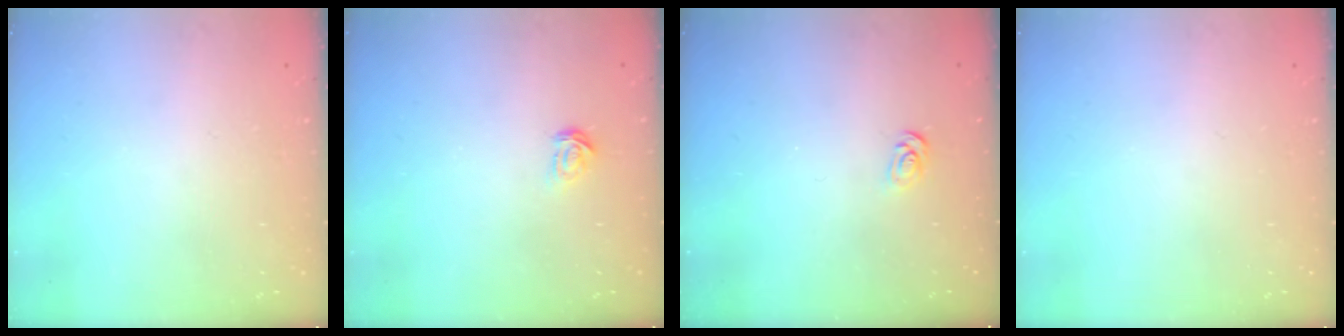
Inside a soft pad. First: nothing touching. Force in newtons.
{"total": 1.8, "press": 1.7, "slide": 0.2}
{"total": 2.1, "press": 2.1, "slide": 0.2}
{"total": 0.0}